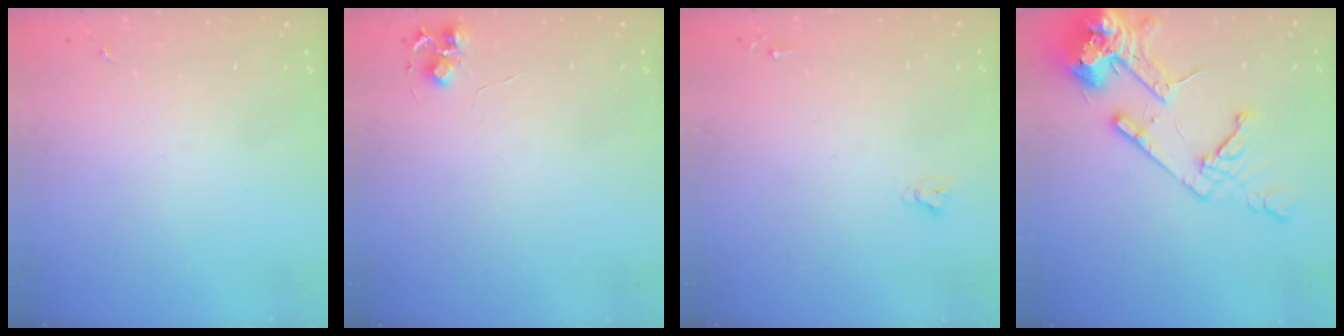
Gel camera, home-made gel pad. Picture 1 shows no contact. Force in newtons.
{"total": 5.9, "press": 5.9, "slide": 0.5}
{"total": 2.7, "press": 2.7, "slide": 0.2}
{"total": 16.9, "press": 16.7, "slide": 2.4}